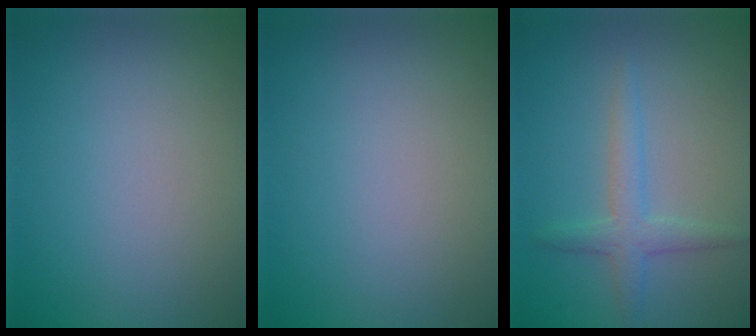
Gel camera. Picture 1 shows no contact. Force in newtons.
{"total": 0.0}
{"total": 2.5, "press": 2.5, "slide": 0.0}